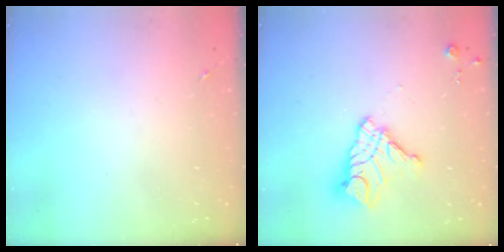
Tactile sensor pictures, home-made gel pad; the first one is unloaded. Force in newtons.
{"total": 15.1, "press": 15.0, "slide": 1.4}